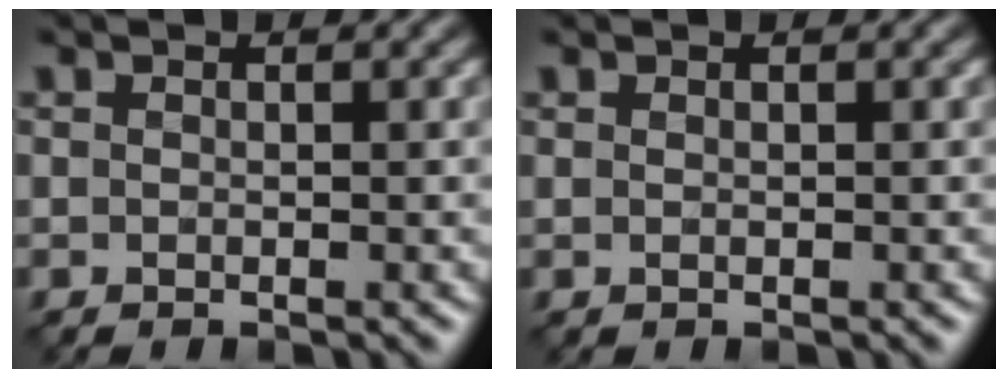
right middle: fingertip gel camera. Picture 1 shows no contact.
{"total": 0.0}